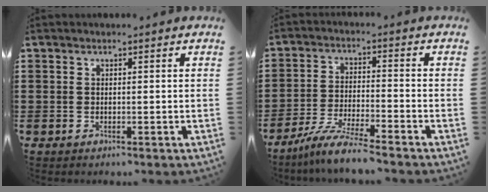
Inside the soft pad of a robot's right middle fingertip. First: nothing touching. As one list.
[{"total": 6.5, "force": [-5.7, -0.3, 3.1], "torque": [-0.074, -0.017, -0.113]}]